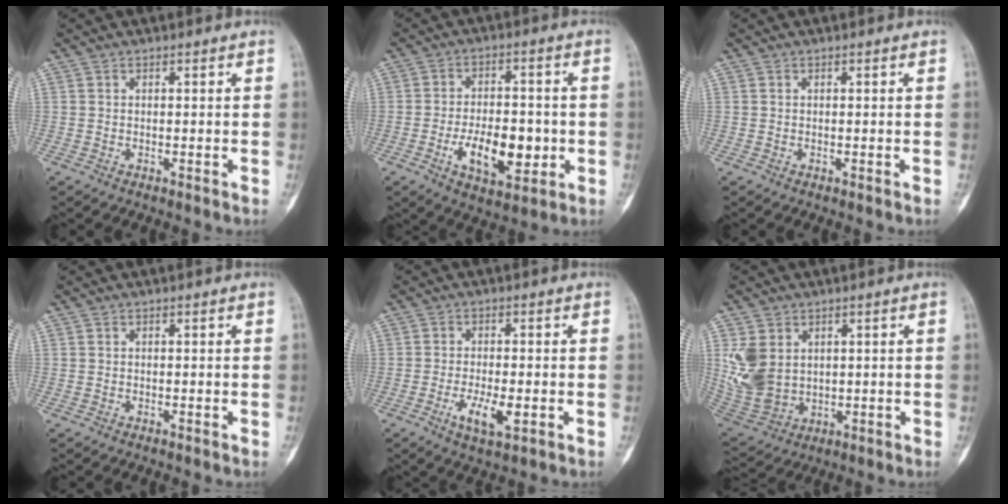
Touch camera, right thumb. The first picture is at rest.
{"total": 11.9, "force": [-2.9, 6.2, 9.8], "torque": [-0.138, 0.011, -0.041]}
{"total": 0.0}
{"total": 0.0}
{"total": 5.8, "force": [-1.8, 2.0, 5.1], "torque": [-0.092, -0.005, -0.029]}
{"total": 10.4, "force": [2.5, 7.8, 6.4], "torque": [-0.120, -0.014, 0.072]}